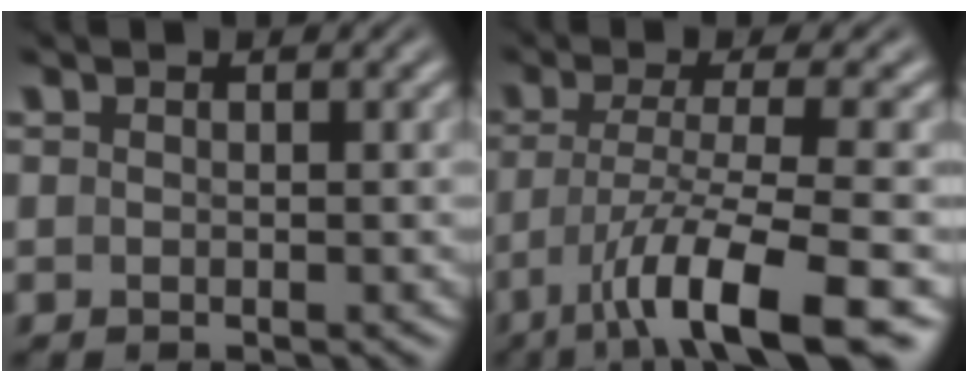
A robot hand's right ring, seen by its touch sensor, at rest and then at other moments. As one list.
[{"total": 8.4, "force": [-4.2, 2.0, 7.0], "torque": [-0.114, -0.024, -0.048]}]